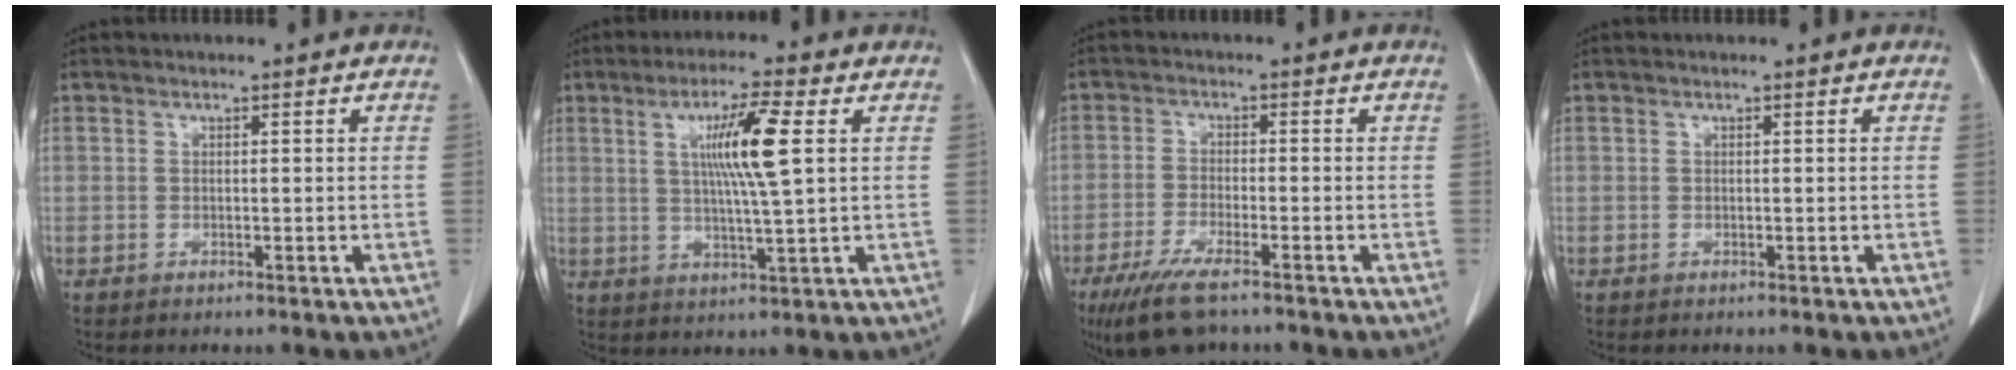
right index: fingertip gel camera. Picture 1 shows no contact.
{"total": 8.8, "force": [2.3, -0.4, 8.5], "torque": [-0.153, -0.001, 0.042]}
{"total": 8.2, "force": [-5.8, 1.5, 5.5], "torque": [-0.108, -0.020, -0.099]}
{"total": 0.0}